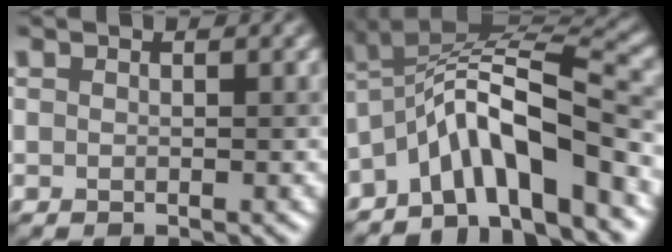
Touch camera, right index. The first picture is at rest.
{"total": 8.7, "force": [-4.1, 2.3, 7.2], "torque": [-0.117, 0.019, -0.084]}